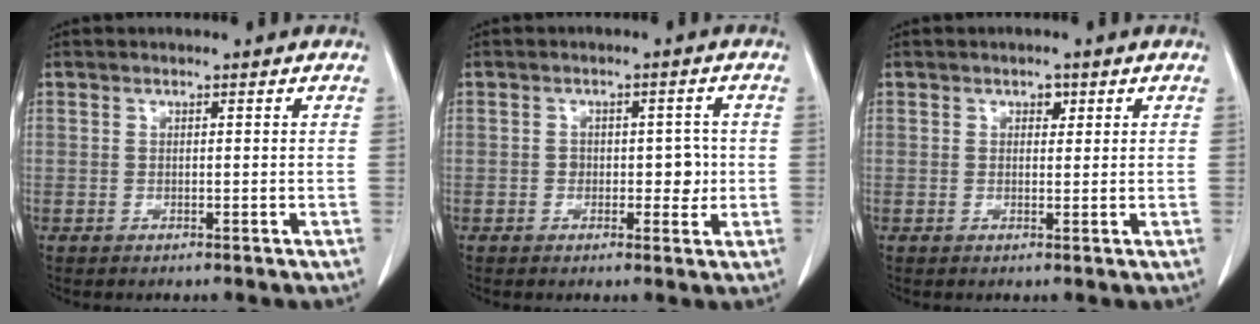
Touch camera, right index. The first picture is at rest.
{"total": 3.5, "force": [-0.4, 2.3, 2.5], "torque": [-0.024, 0.008, 0.000]}
{"total": 1.4, "force": [0.7, 0.9, 0.7], "torque": [-0.008, 0.001, 0.010]}